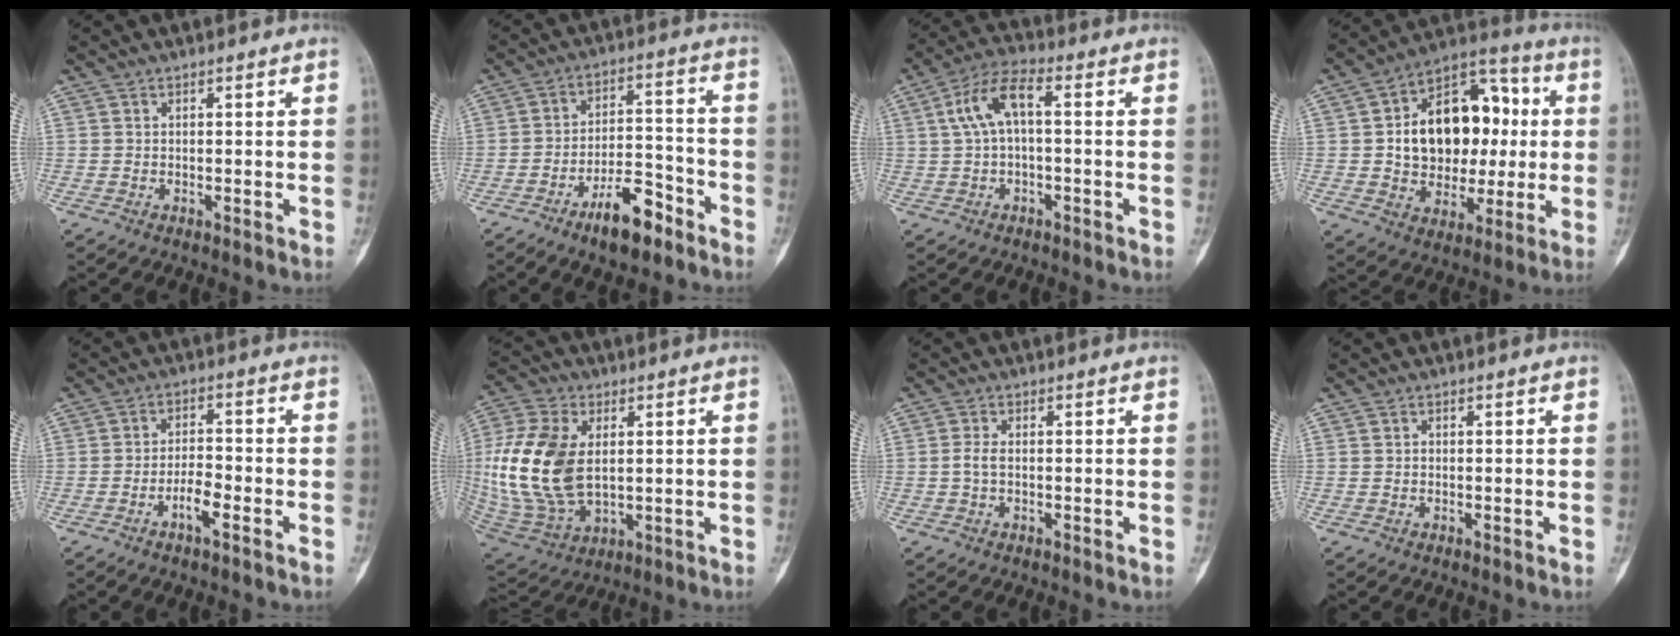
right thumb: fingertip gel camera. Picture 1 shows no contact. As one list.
[{"total": 10.0, "force": [-6.6, 3.8, 6.6], "torque": [-0.102, 0.053, -0.110]}, {"total": 7.9, "force": [0.9, 3.2, 7.2], "torque": [-0.153, 0.033, 0.011]}, {"total": 20.8, "force": [2.0, 14.5, 14.7], "torque": [-0.179, 0.026, 0.036]}, {"total": 4.9, "force": [-2.6, 1.3, 3.9], "torque": [-0.073, 0.020, -0.049]}, {"total": 19.5, "force": [1.6, 12.0, 15.3], "torque": [-0.320, -0.010, 0.041]}, {"total": 1.9, "force": [-0.2, 0.9, 1.6], "torque": [-0.033, 0.003, -0.006]}, {"total": 0.0}]